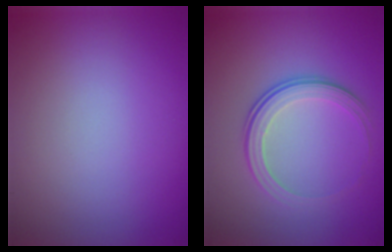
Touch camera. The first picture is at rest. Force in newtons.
{"total": 3.6, "press": 2.5, "slide": 2.6}